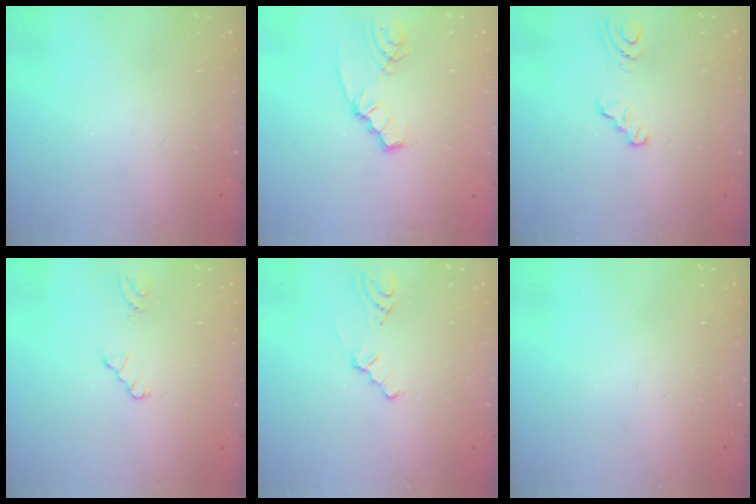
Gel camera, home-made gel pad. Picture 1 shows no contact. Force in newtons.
{"total": 3.7, "press": 3.6, "slide": 0.4}
{"total": 3.7, "press": 2.8, "slide": 2.3}
{"total": 1.9, "press": 1.9, "slide": 0.3}
{"total": 2.6, "press": 2.5, "slide": 0.5}
{"total": 0.0}